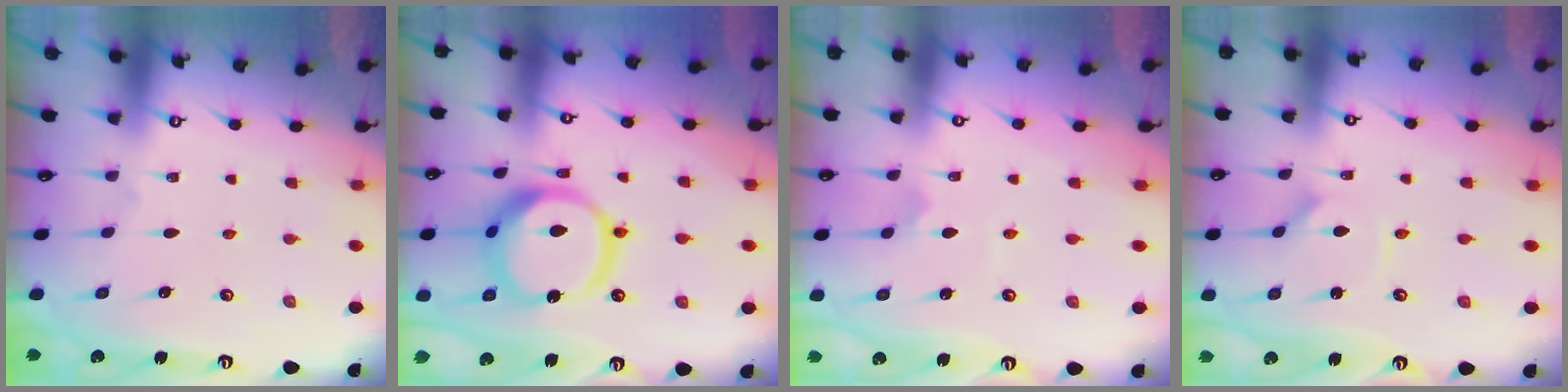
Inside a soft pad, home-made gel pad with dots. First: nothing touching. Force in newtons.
{"total": 17.9, "press": 17.7, "slide": 2.3}
{"total": 2.5, "press": 2.5, "slide": 0.3}
{"total": 1.2, "press": 1.2, "slide": 0.2}